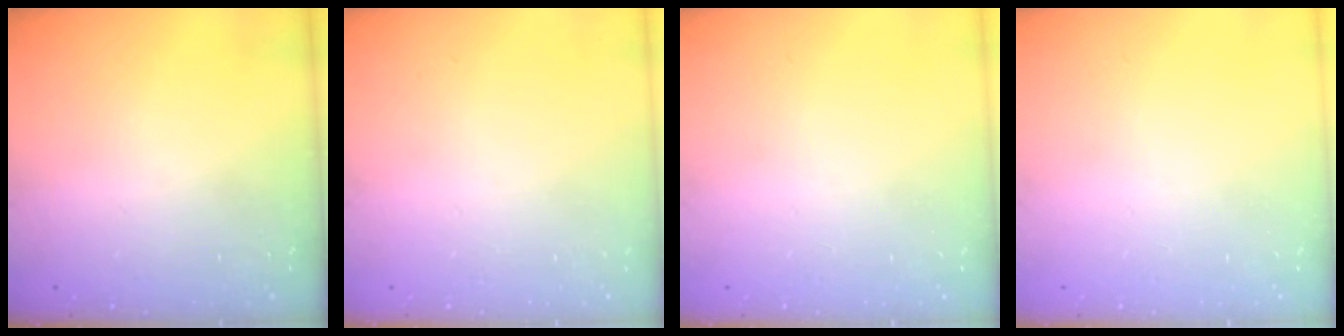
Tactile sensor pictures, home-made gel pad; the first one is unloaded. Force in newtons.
{"total": 0.0}
{"total": 0.0}
{"total": 0.0}